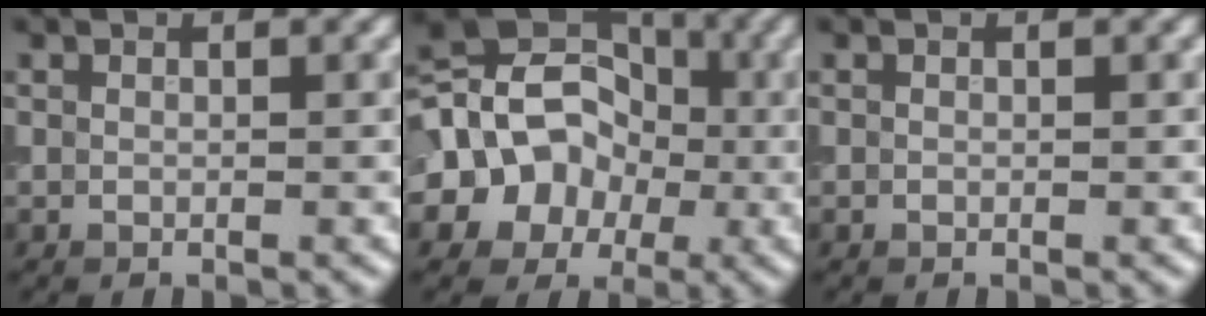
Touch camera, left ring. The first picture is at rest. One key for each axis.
{"total": 13.2, "fx": -1.0, "fy": 11.4, "fz": 6.6, "tx": -0.115, "ty": 0.043, "tz": -0.056}
{"total": 0.0}